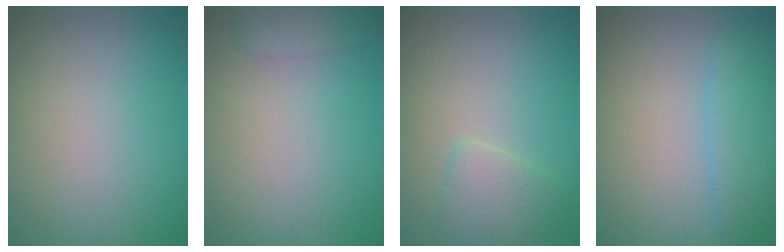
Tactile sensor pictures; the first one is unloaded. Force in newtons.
{"total": 1.9, "press": 1.9, "slide": 0.1}
{"total": 2.6, "press": 2.6, "slide": 0.3}
{"total": 2.8, "press": 2.8, "slide": 0.3}